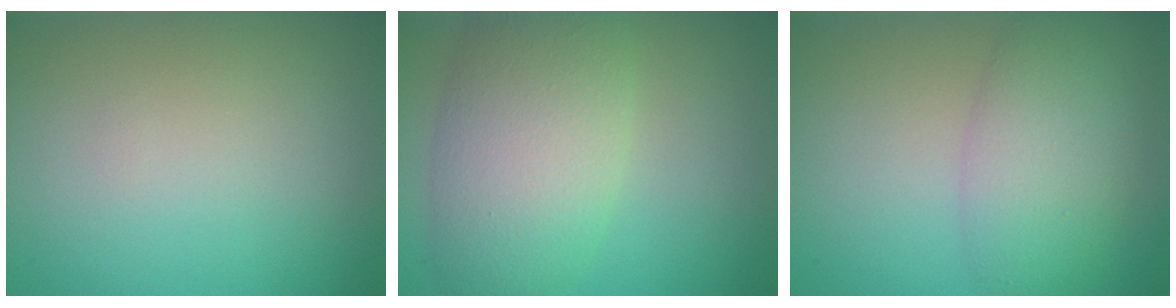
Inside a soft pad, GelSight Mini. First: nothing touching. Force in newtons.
{"total": 7.6, "press": 7.6, "slide": 0.6}
{"total": 5.4, "press": 5.4, "slide": 0.2}